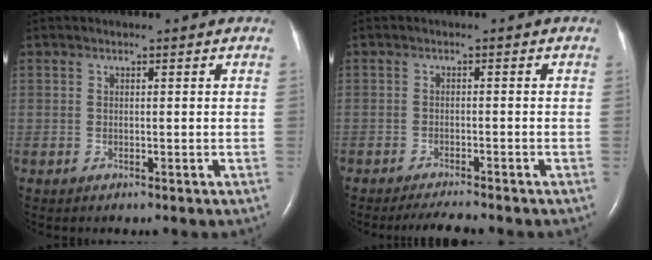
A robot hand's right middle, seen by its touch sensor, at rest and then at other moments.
{"total": 3.6, "force": [-3.3, -0.1, 1.4], "torque": [-0.027, -0.013, -0.051]}